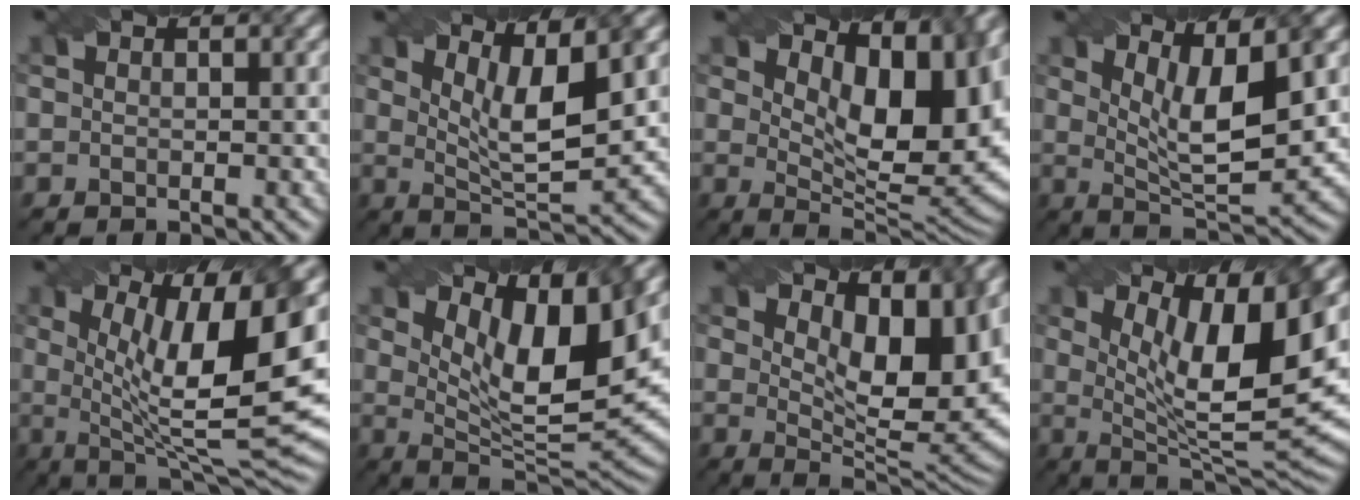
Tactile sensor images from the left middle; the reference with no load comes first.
{"total": 6.3, "force": [3.0, 1.7, 5.3], "torque": [-0.091, -0.005, 0.055]}
{"total": 12.4, "force": [4.8, 5.4, 10.1], "torque": [-0.123, 0.003, 0.075]}
{"total": 7.0, "force": [2.8, 1.9, 6.1], "torque": [-0.107, -0.008, 0.051]}
{"total": 14.4, "force": [2.3, 4.3, 13.5], "torque": [-0.200, -0.008, 0.041]}
{"total": 10.2, "force": [5.0, 3.0, 8.4], "torque": [-0.142, -0.006, 0.090]}
{"total": 10.5, "force": [4.7, 4.0, 8.5], "torque": [-0.120, -0.003, 0.077]}
{"total": 12.2, "force": [4.3, 3.4, 10.9], "torque": [-0.160, -0.009, 0.073]}